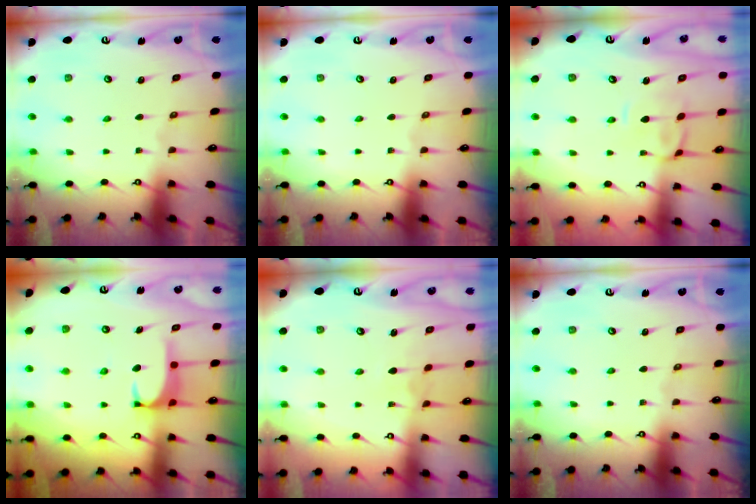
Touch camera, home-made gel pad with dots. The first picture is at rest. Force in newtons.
{"total": 0.0}
{"total": 1.4, "press": 1.1, "slide": 0.9}
{"total": 1.5, "press": 1.3, "slide": 0.8}
{"total": 3.0, "press": 3.0, "slide": 0.4}
{"total": 0.0}